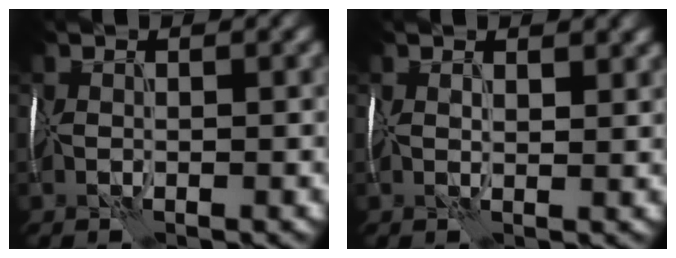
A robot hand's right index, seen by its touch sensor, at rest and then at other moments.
{"total": 1.9, "force": [1.2, 0.9, 1.3], "torque": [-0.017, 0.002, 0.020]}